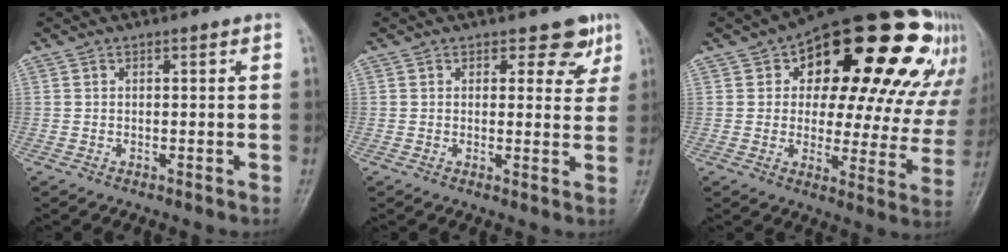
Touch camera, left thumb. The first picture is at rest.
{"total": 4.7, "force": [2.9, 3.1, 2.1], "torque": [0.013, -0.012, 0.028]}
{"total": 28.9, "force": [13.5, 14.1, 21.4], "torque": [-0.234, 0.012, 0.184]}